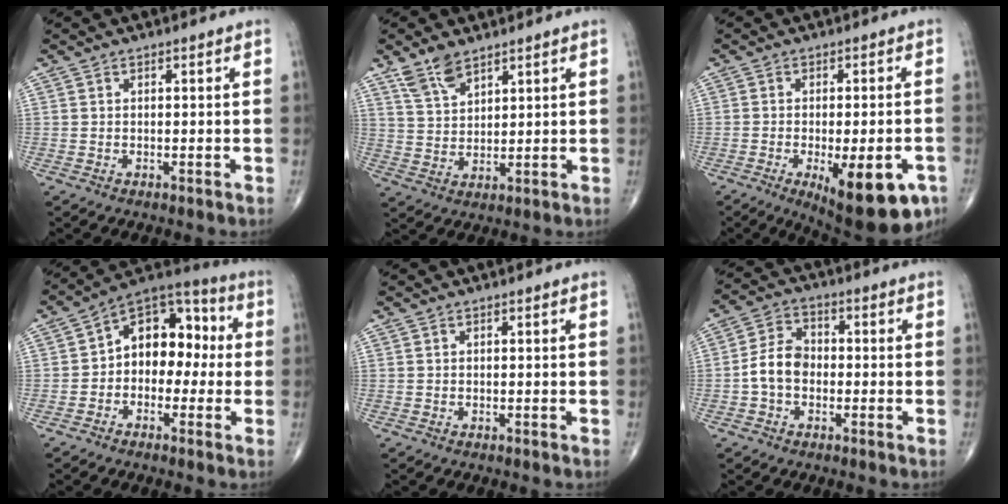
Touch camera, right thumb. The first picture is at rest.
{"total": 6.0, "force": [4.4, 2.6, 3.2], "torque": [-0.049, -0.021, 0.092]}
{"total": 16.0, "force": [-7.2, 6.0, 13.0], "torque": [-0.131, 0.005, -0.085]}
{"total": 12.7, "force": [0.0, 8.8, 9.1], "torque": [-0.086, 0.046, -0.022]}
{"total": 0.0}
{"total": 7.0, "force": [-1.3, 5.0, 4.6], "torque": [-0.078, 0.025, -0.036]}